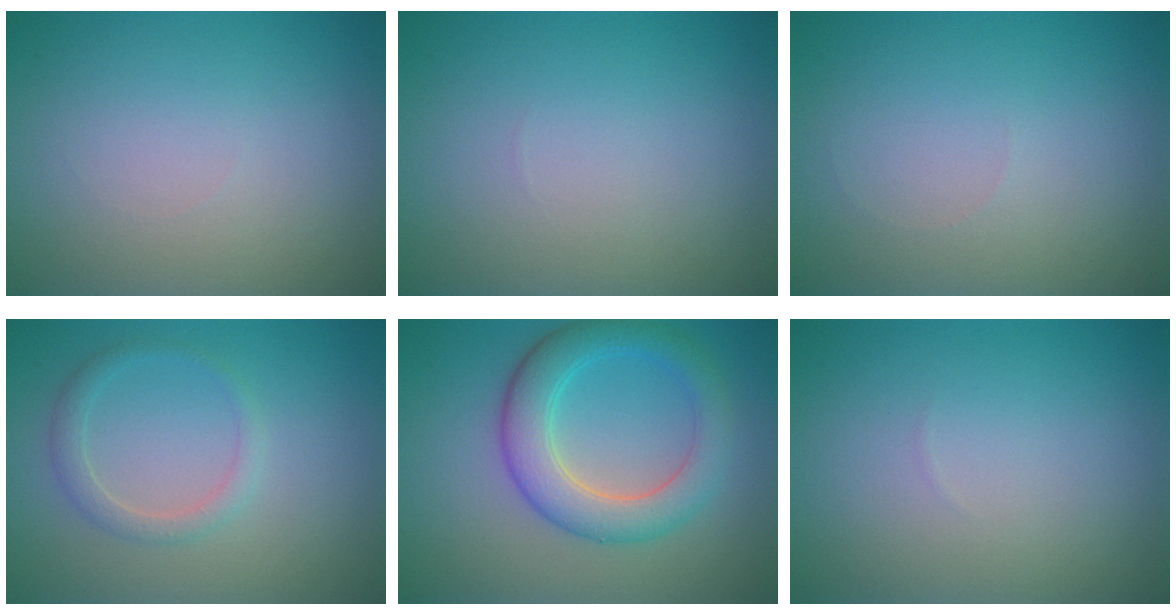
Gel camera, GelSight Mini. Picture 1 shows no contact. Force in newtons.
{"total": 0.0}
{"total": 0.0}
{"total": 1.8, "press": 1.8, "slide": 0.1}
{"total": 5.4, "press": 5.4, "slide": 0.1}
{"total": 0.0}